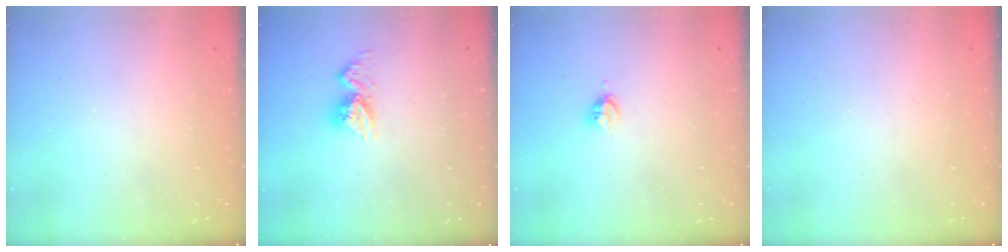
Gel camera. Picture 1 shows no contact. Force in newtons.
{"total": 9.5, "press": 9.5, "slide": 0.9}
{"total": 3.6, "press": 3.6, "slide": 0.5}
{"total": 0.0}